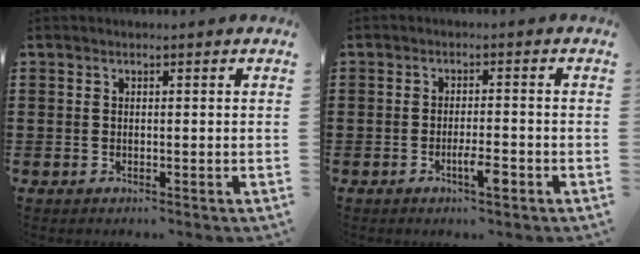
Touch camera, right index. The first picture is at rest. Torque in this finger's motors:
{"motor_torque": [1.50, 0.23, 0.68, 0.17]}